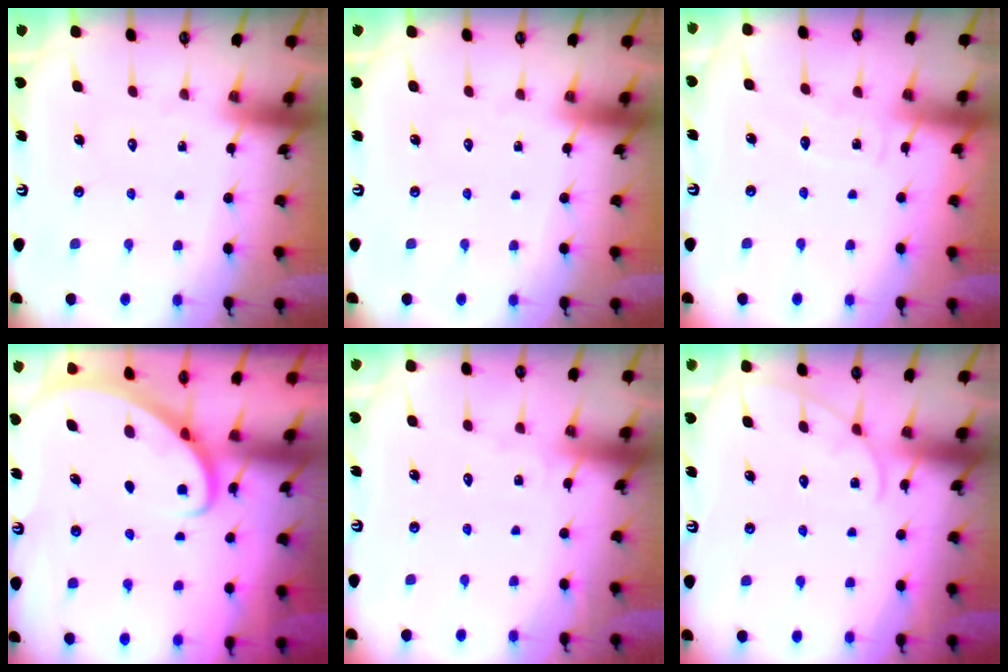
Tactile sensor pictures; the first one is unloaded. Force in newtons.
{"total": 0.0}
{"total": 5.6, "press": 5.6, "slide": 0.5}
{"total": 2.8, "press": 2.8, "slide": 0.2}
{"total": 1.7, "press": 1.7, "slide": 0.2}
{"total": 4.9, "press": 4.9, "slide": 0.4}